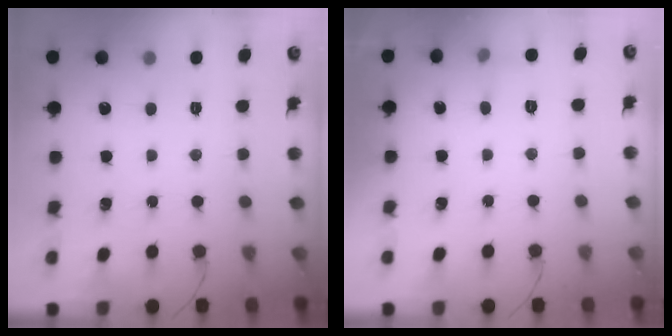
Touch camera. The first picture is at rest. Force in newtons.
{"total": 4.7, "press": 4.5, "slide": 1.5}